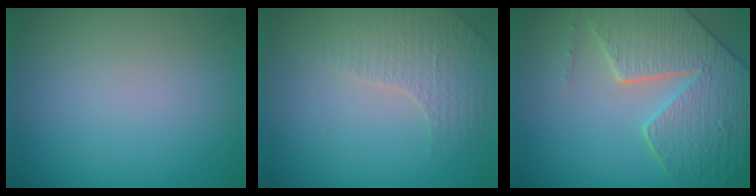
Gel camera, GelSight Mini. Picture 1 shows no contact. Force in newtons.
{"total": 1.8, "press": 1.6, "slide": 0.8}
{"total": 7.6, "press": 6.2, "slide": 4.5}